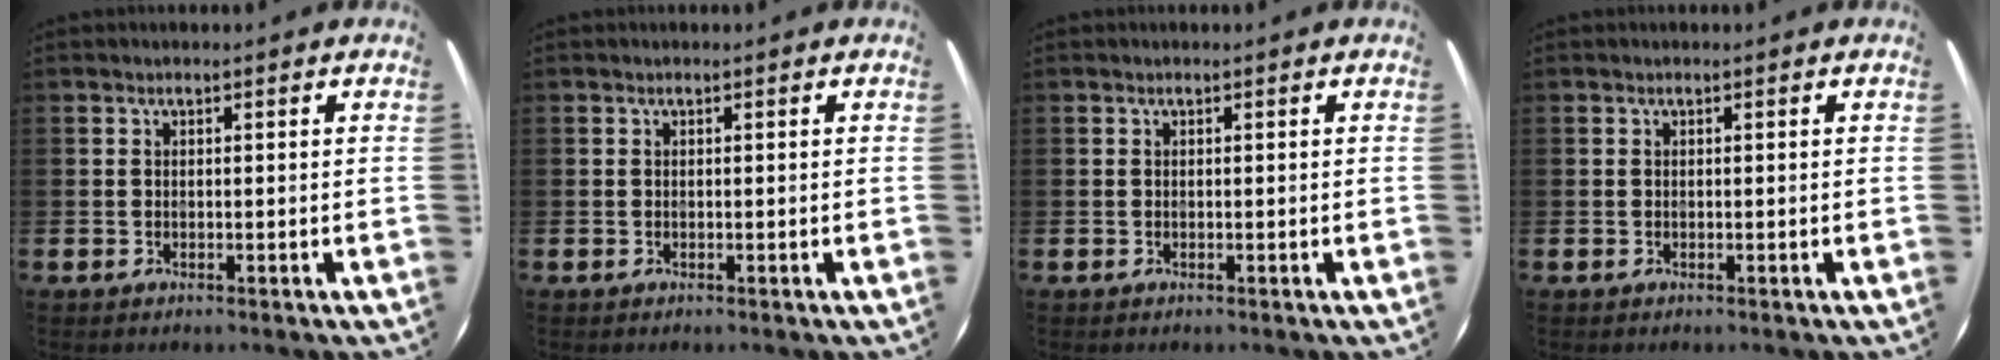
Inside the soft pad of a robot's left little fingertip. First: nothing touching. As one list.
[{"total": 0.0}, {"total": 0.0}, {"total": 0.0}]